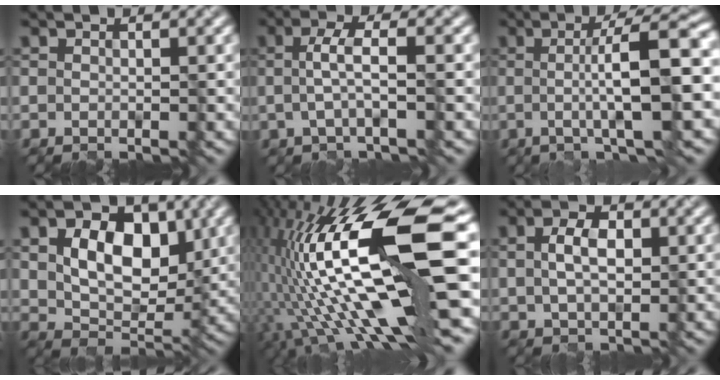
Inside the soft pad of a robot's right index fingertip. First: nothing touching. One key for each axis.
{"total": 2.4, "fx": 0.2, "fy": 0.4, "fz": 2.3, "tx": -0.046, "ty": 0.004, "tz": 0.000}
{"total": 9.1, "fx": -0.2, "fy": 1.7, "fz": 9.0, "tx": -0.112, "ty": 0.008, "tz": -0.008}
{"total": 7.4, "fx": 2.1, "fy": 4.9, "fz": 5.1, "tx": -0.087, "ty": -0.005, "tz": 0.035}
{"total": 16.8, "fx": 0.3, "fy": 4.5, "fz": 16.2, "tx": -0.291, "ty": 0.016, "tz": 0.012}
{"total": 3.8, "fx": 1.1, "fy": 2.4, "fz": 2.8, "tx": -0.056, "ty": 0.003, "tz": 0.020}